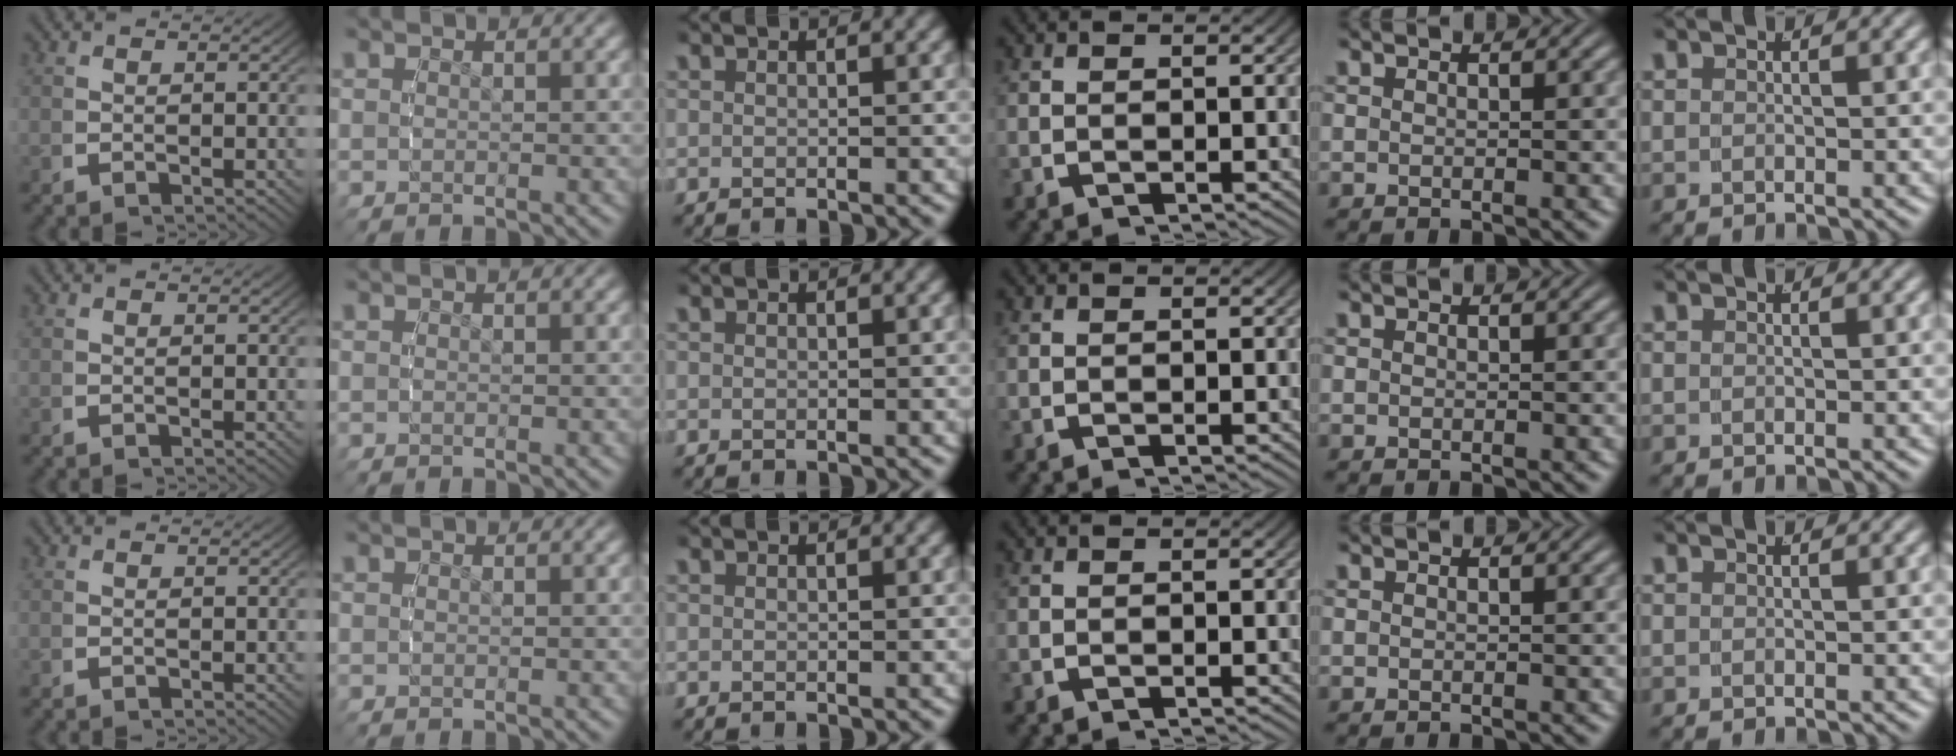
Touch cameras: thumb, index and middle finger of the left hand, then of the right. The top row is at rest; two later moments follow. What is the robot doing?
{"motion": "reach", "object": "pencil case"}